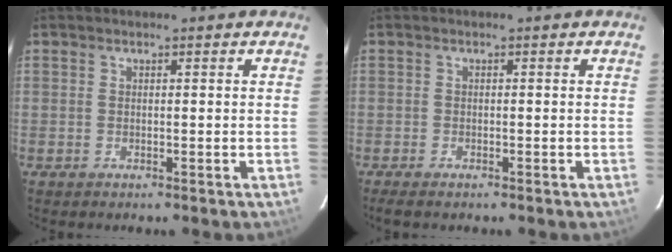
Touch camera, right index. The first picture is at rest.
{"total": 2.7, "force": [-2.2, 0.8, 1.5], "torque": [-0.035, -0.010, -0.039]}